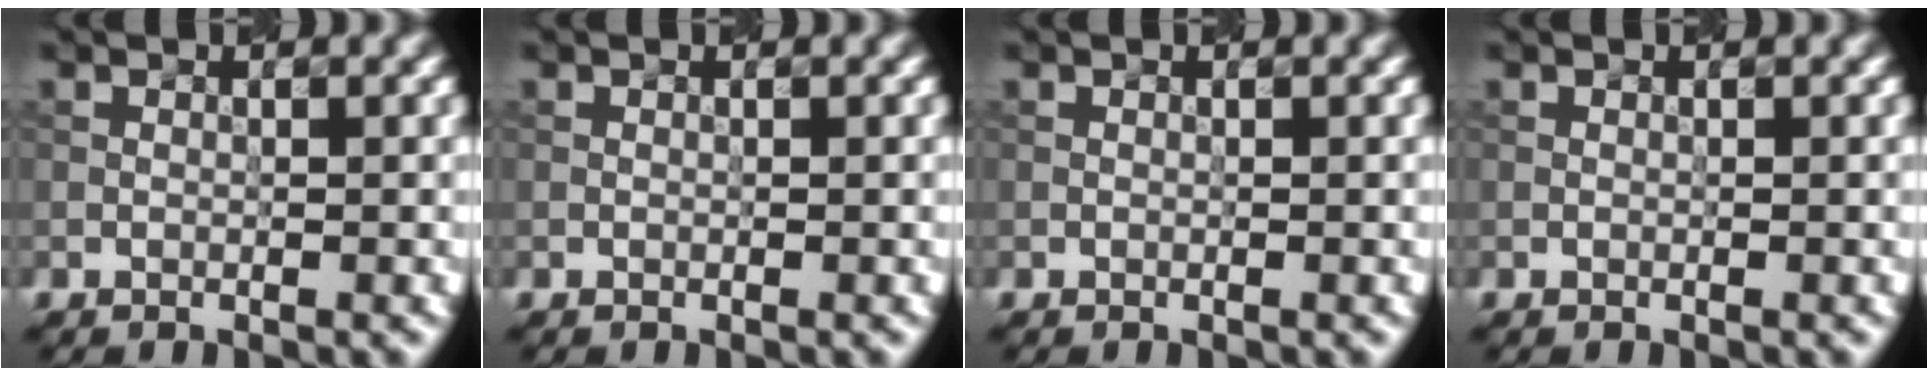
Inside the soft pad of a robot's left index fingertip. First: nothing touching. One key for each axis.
{"total": 0.0}
{"total": 0.0}
{"total": 0.0}